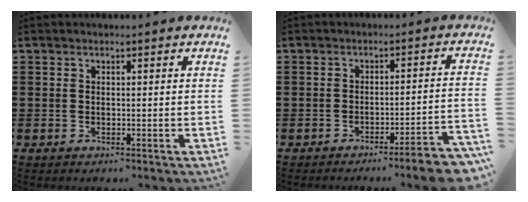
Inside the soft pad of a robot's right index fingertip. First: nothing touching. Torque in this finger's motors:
{"motor_torque": [0.36, 0.13, -0.27, -0.21]}